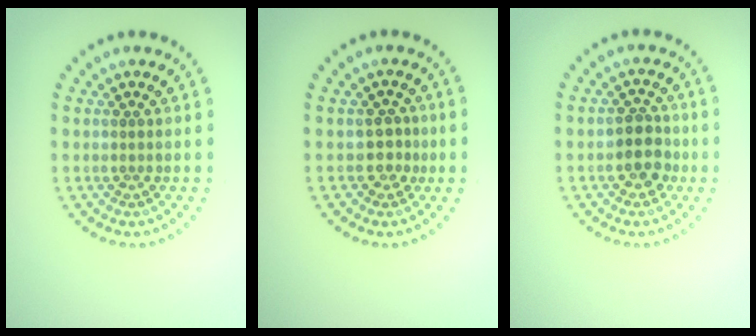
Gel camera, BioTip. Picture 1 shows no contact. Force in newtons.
{"total": 1.7, "press": 1.4, "slide": 1.0}
{"total": 2.9, "press": 2.8, "slide": 1.0}